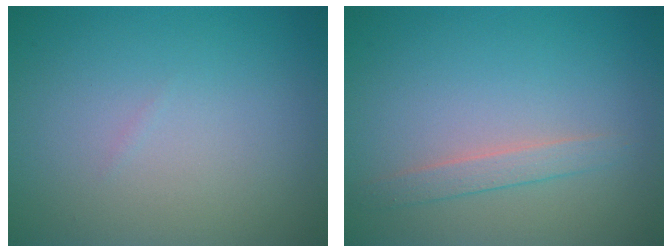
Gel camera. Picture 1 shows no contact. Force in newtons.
{"total": 1.6, "press": 1.6, "slide": 0.1}